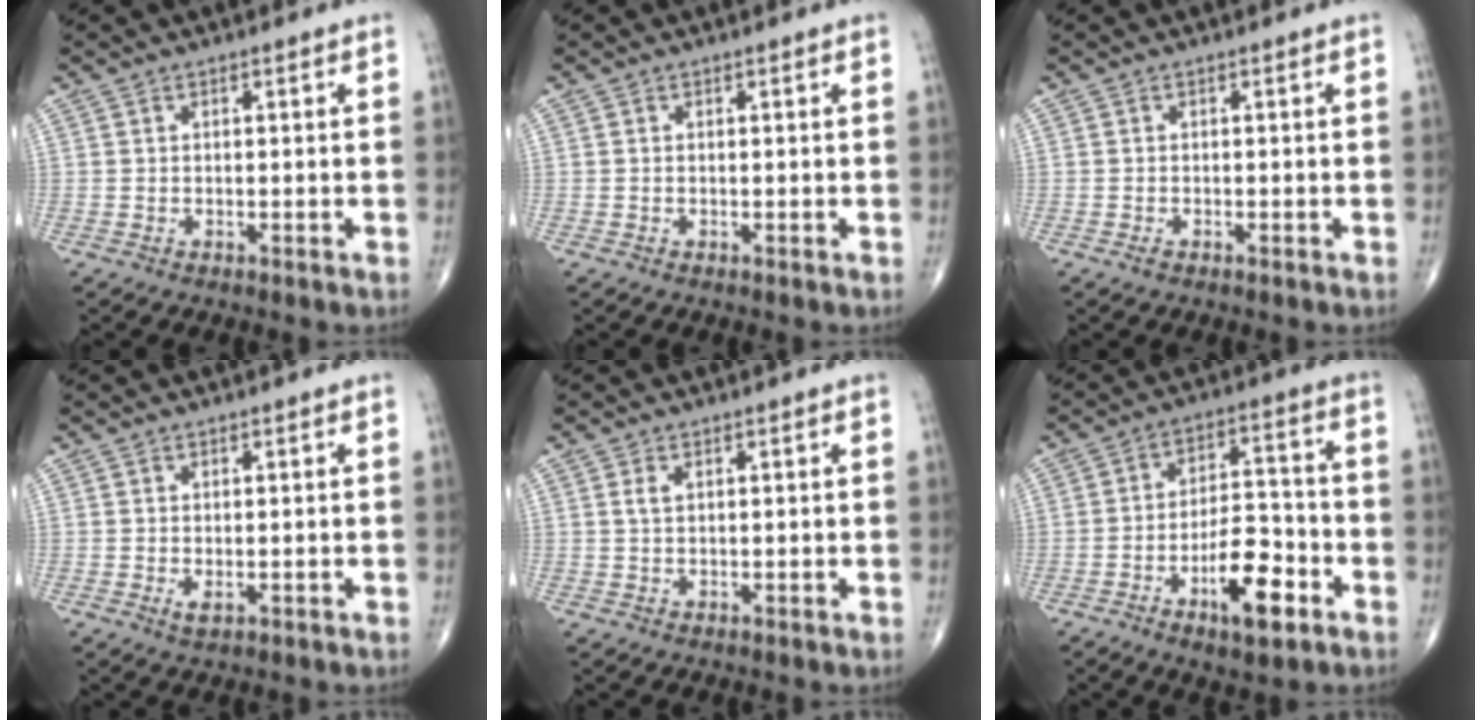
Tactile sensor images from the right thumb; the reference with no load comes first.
{"total": 0.0}
{"total": 0.7, "force": [-0.4, 0.3, 0.5], "torque": [-0.013, 0.001, -0.007]}
{"total": 1.4, "force": [-0.3, 0.6, 1.2], "torque": [-0.020, -0.004, 0.000]}
{"total": 1.5, "force": [0.5, 0.8, 1.2], "torque": [-0.027, 0.005, 0.013]}
{"total": 12.1, "force": [-5.5, 4.8, 9.6], "torque": [-0.144, 0.037, -0.084]}